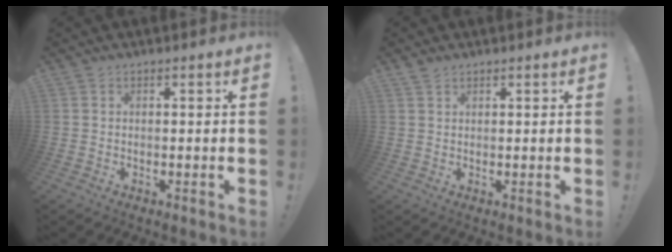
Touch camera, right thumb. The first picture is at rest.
{"total": 1.4, "force": [1.3, 0.6, 0.4], "torque": [-0.001, -0.006, 0.023]}